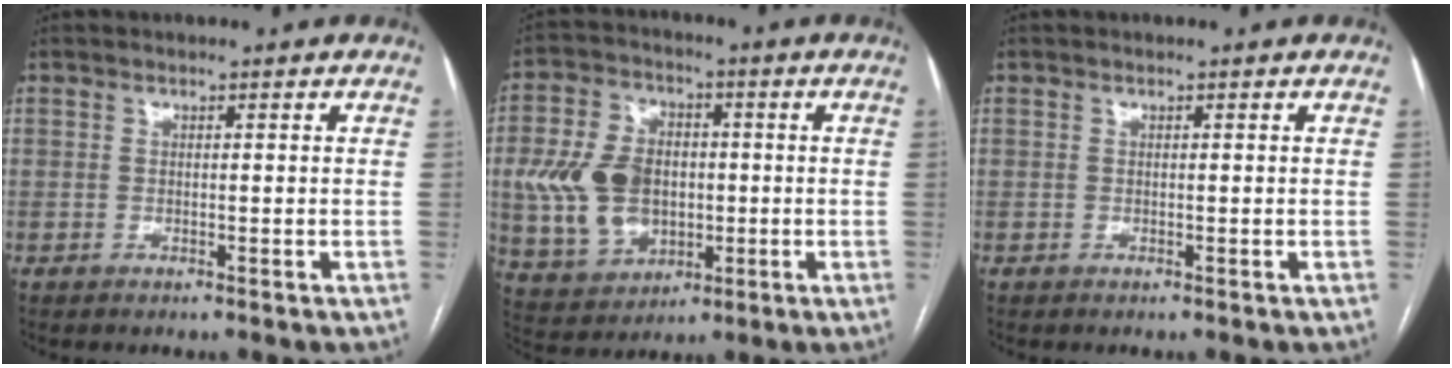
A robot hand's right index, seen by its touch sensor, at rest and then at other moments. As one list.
[{"total": 13.0, "force": [-0.5, 9.3, 9.1], "torque": [-0.203, 0.022, 0.004]}, {"total": 0.0}]